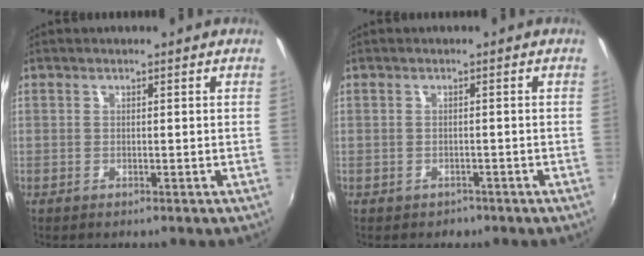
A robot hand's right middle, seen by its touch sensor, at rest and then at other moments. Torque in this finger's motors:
{"motor_torque": [-0.11, 0.05, 0.00, 0.00]}